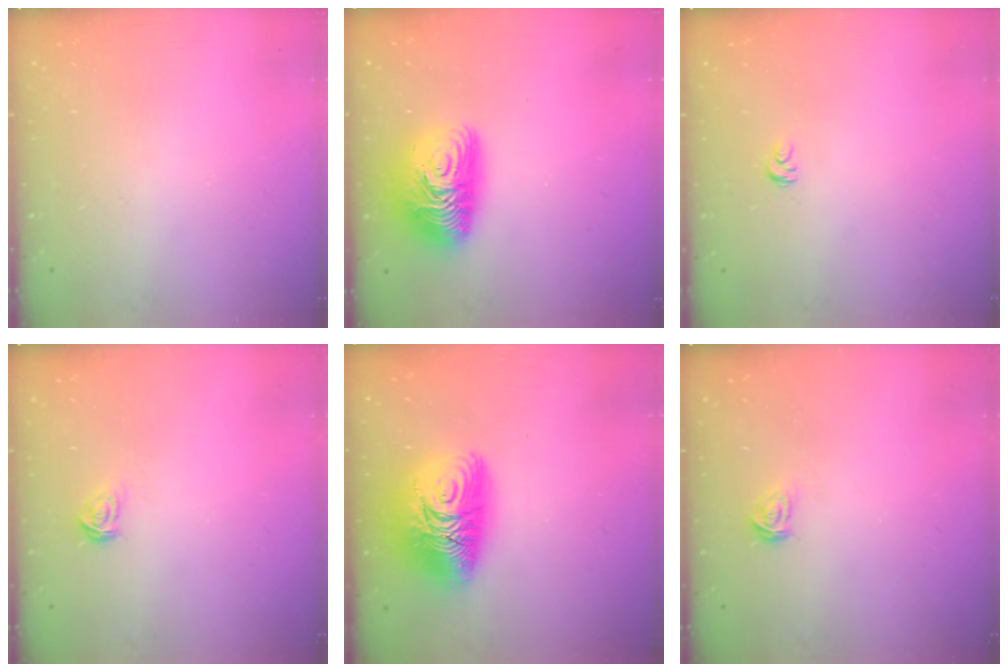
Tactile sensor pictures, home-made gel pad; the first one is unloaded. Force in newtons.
{"total": 12.9, "press": 12.9, "slide": 0.9}
{"total": 3.1, "press": 3.1, "slide": 0.3}
{"total": 2.1, "press": 2.1, "slide": 0.2}
{"total": 15.9, "press": 15.9, "slide": 1.3}
{"total": 2.1, "press": 2.1, "slide": 0.2}